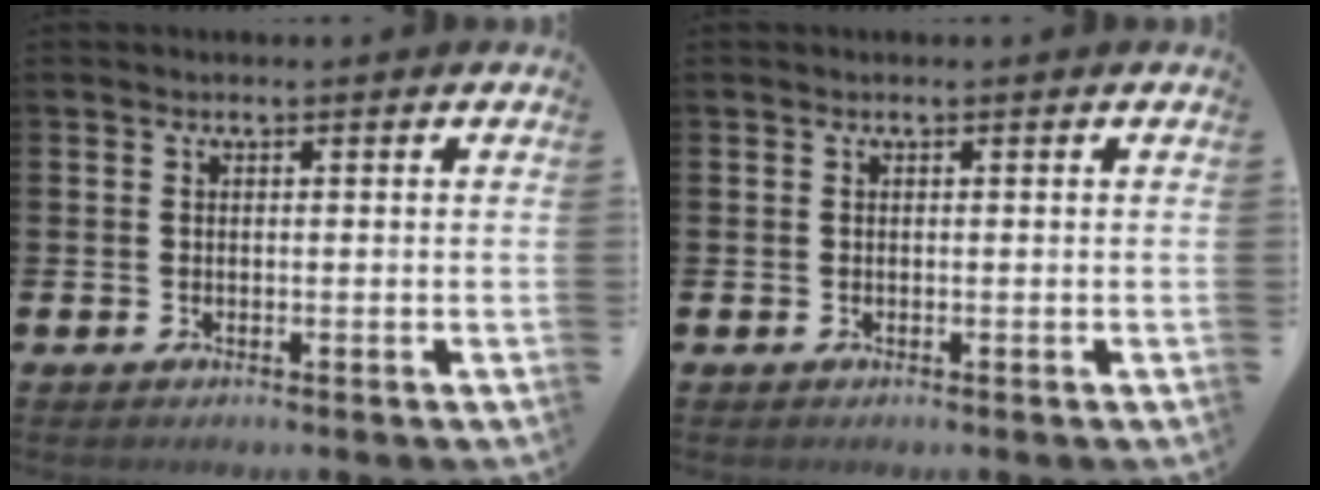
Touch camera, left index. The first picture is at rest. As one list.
[{"total": 0.0}]